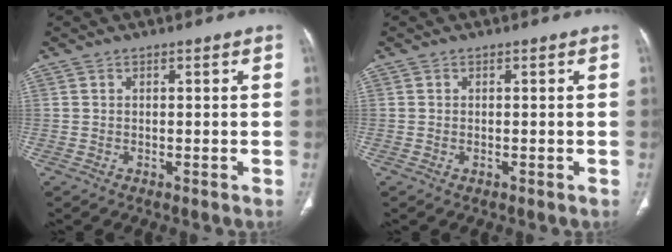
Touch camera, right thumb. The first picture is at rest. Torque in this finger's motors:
{"motor_torque": [0.31, -0.08, 0.00, -0.75, -0.10]}